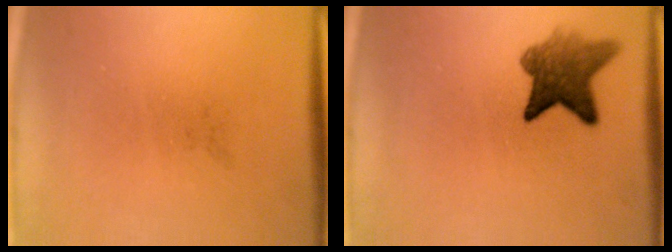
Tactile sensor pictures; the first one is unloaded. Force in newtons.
{"total": 6.8}